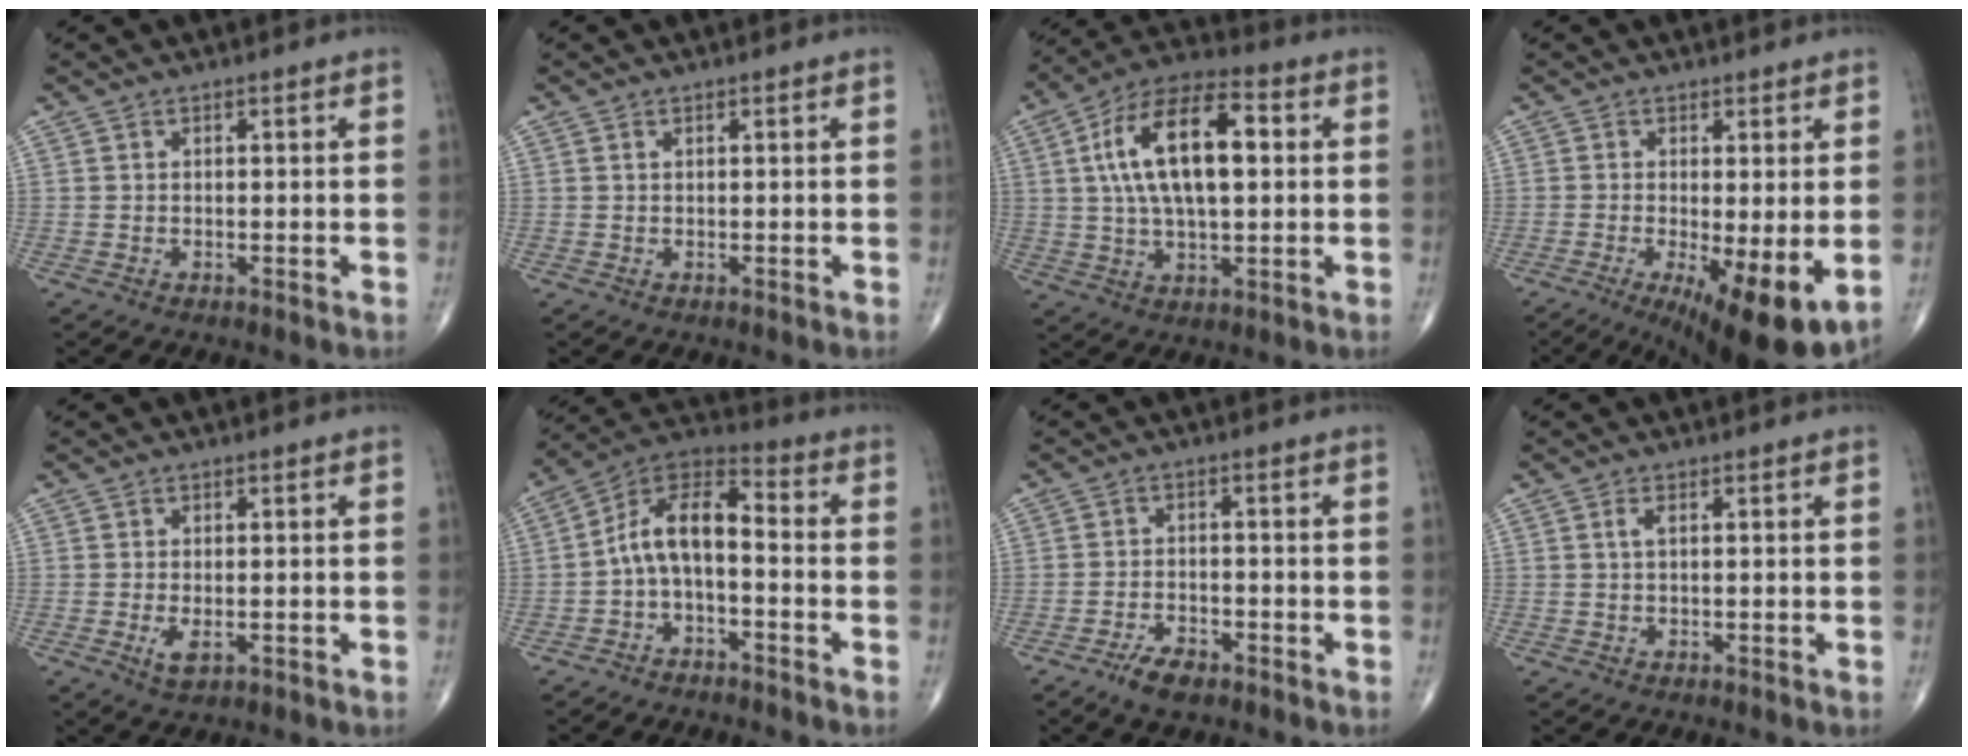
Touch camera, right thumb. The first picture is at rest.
{"total": 0.0}
{"total": 17.6, "force": [3.0, 8.1, 15.3], "torque": [-0.271, 0.023, 0.047]}
{"total": 12.3, "force": [-3.3, 3.4, 11.4], "torque": [-0.167, -0.024, -0.040]}
{"total": 2.9, "force": [-0.8, 1.4, 2.5], "torque": [-0.048, -0.007, -0.011]}
{"total": 10.3, "force": [-1.8, 5.2, 8.7], "torque": [-0.150, 0.056, -0.047]}
{"total": 4.3, "force": [-3.0, 1.8, 2.5], "torque": [-0.048, 0.011, -0.052]}
{"total": 1.3, "force": [0.4, 0.4, 1.2], "torque": [-0.030, 0.004, 0.008]}